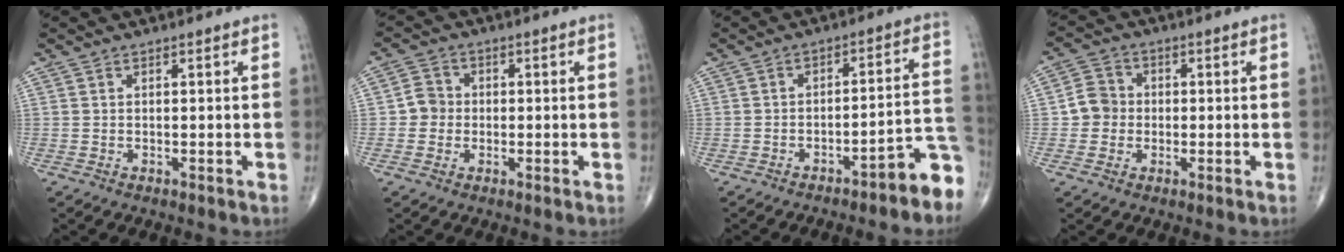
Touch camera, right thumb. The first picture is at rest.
{"total": 3.7, "force": [-0.5, 3.5, 1.2], "torque": [0.001, 0.008, -0.016]}
{"total": 8.6, "force": [-5.4, 1.6, 6.5], "torque": [-0.053, 0.068, -0.073]}
{"total": 5.1, "force": [-0.5, 4.8, 1.7], "torque": [-0.008, 0.012, -0.018]}